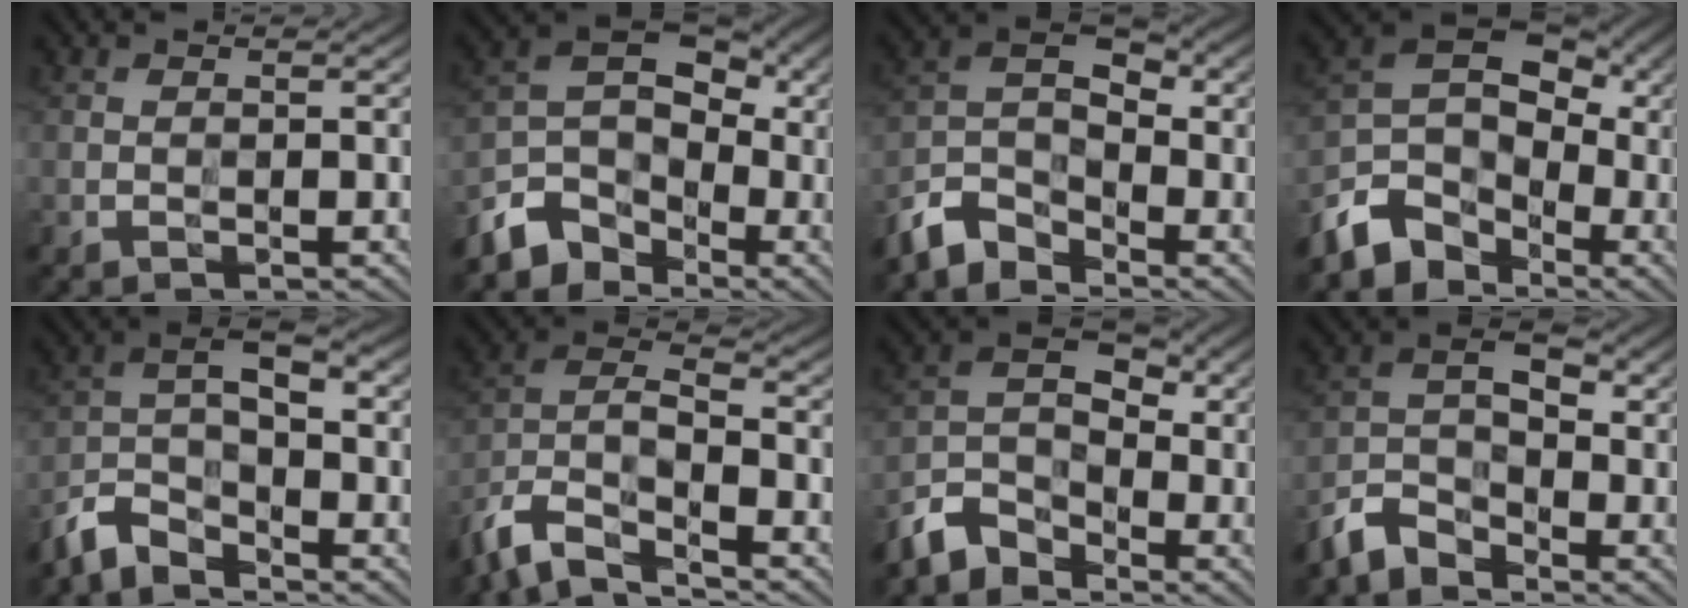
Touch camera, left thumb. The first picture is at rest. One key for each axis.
{"total": 8.7, "fx": -4.6, "fy": 6.2, "fz": 4.1, "tx": -0.080, "ty": -0.005, "tz": -0.109}
{"total": 7.1, "fx": -5.4, "fy": 3.4, "fz": 3.1, "tx": -0.060, "ty": -0.003, "tz": -0.130}
{"total": 10.7, "fx": -4.8, "fy": 7.7, "fz": 5.7, "tx": -0.125, "ty": -0.006, "tz": -0.110}
{"total": 6.2, "fx": -4.4, "fy": 2.3, "fz": 3.7, "tx": -0.076, "ty": 0.002, "tz": -0.103}
{"total": 10.1, "fx": -7.4, "fy": 3.4, "fz": 6.0, "tx": -0.120, "ty": -0.009, "tz": -0.160}
{"total": 6.7, "fx": -4.7, "fy": 3.9, "fz": 2.9, "tx": -0.056, "ty": 0.000, "tz": -0.114}
{"total": 5.9, "fx": -4.2, "fy": 2.9, "fz": 2.8, "tx": -0.053, "ty": 0.000, "tz": -0.103}